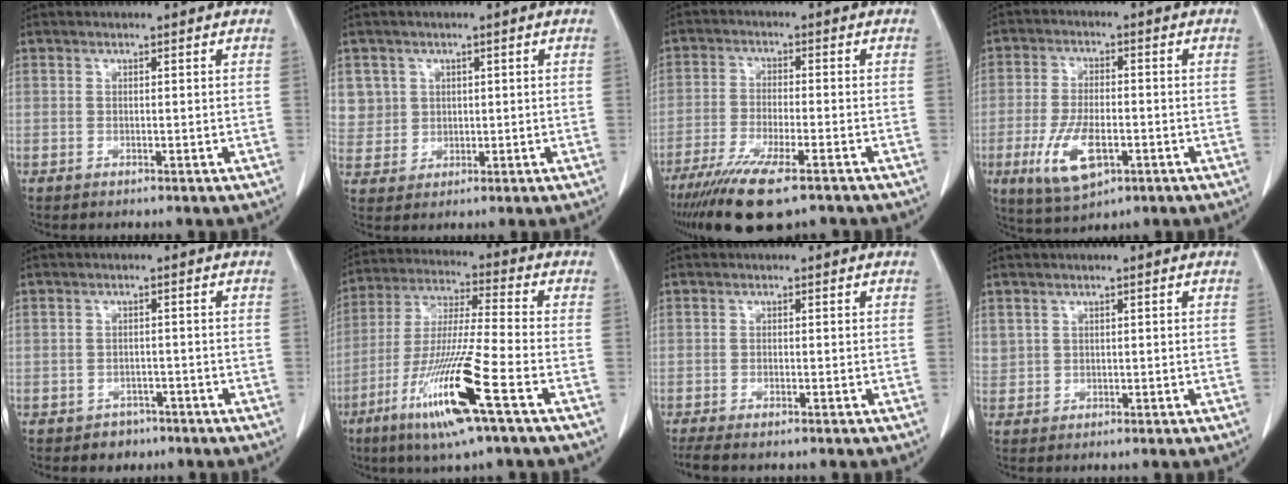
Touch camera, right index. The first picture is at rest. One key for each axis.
{"total": 6.2, "fx": 2.3, "fy": 5.7, "fz": 0.2, "tx": 0.000, "ty": 0.010, "tz": 0.055}
{"total": 12.5, "fx": -8.9, "fy": 2.1, "fz": 8.6, "tx": -0.155, "ty": -0.033, "tz": -0.146}
{"total": 9.0, "fx": -3.4, "fy": 3.6, "fz": 7.6, "tx": -0.160, "ty": -0.010, "tz": -0.052}
{"total": 2.6, "fx": -1.7, "fy": 2.0, "fz": 0.2, "tx": -0.006, "ty": 0.009, "tz": -0.021}
{"total": 15.6, "fx": -7.3, "fy": -0.1, "fz": 13.8, "tx": -0.284, "ty": -0.028, "tz": -0.136}
{"total": 3.9, "fx": -3.2, "fy": 0.8, "fz": 2.1, "tx": -0.038, "ty": -0.013, "tz": -0.047}
{"total": 2.1, "fx": 0.9, "fy": 1.9, "fz": 0.4, "tx": -0.002, "ty": 0.008, "tz": 0.021}